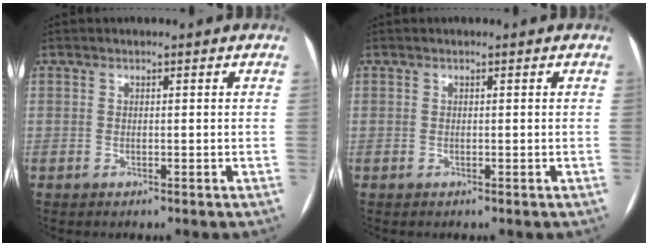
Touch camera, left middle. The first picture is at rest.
{"total": 0.0}